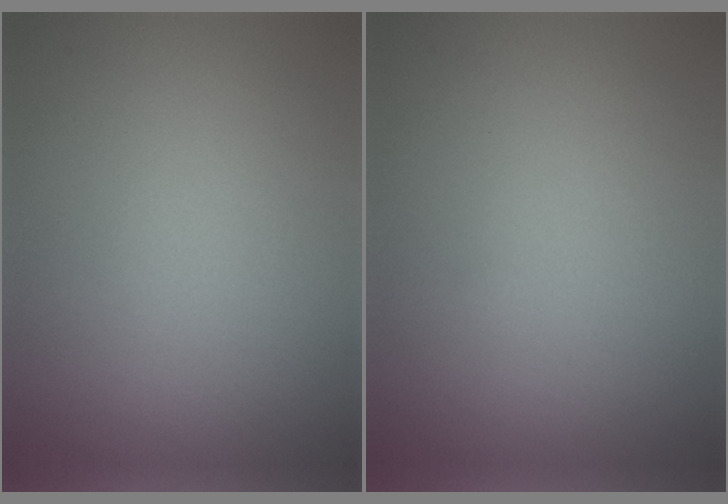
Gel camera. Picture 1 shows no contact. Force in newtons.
{"total": 0.0}